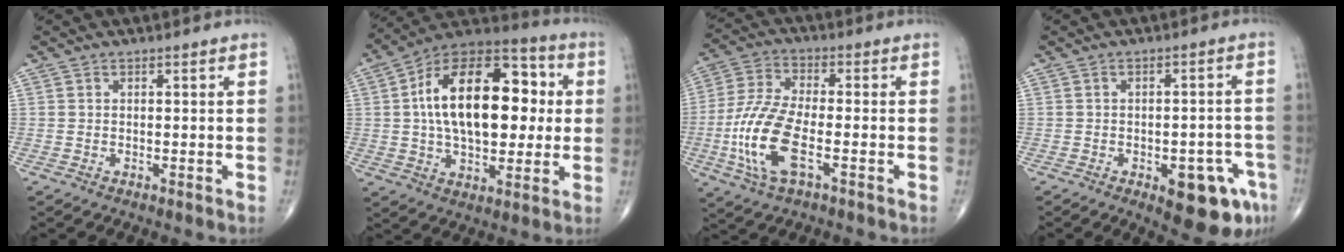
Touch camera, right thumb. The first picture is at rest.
{"total": 24.5, "force": [2.8, 13.4, 20.3], "torque": [-0.308, 0.023, 0.039]}
{"total": 13.6, "force": [-3.8, 5.2, 12.0], "torque": [-0.271, 0.011, -0.075]}
{"total": 11.4, "force": [-5.2, 4.7, 9.0], "torque": [-0.084, 0.023, -0.057]}